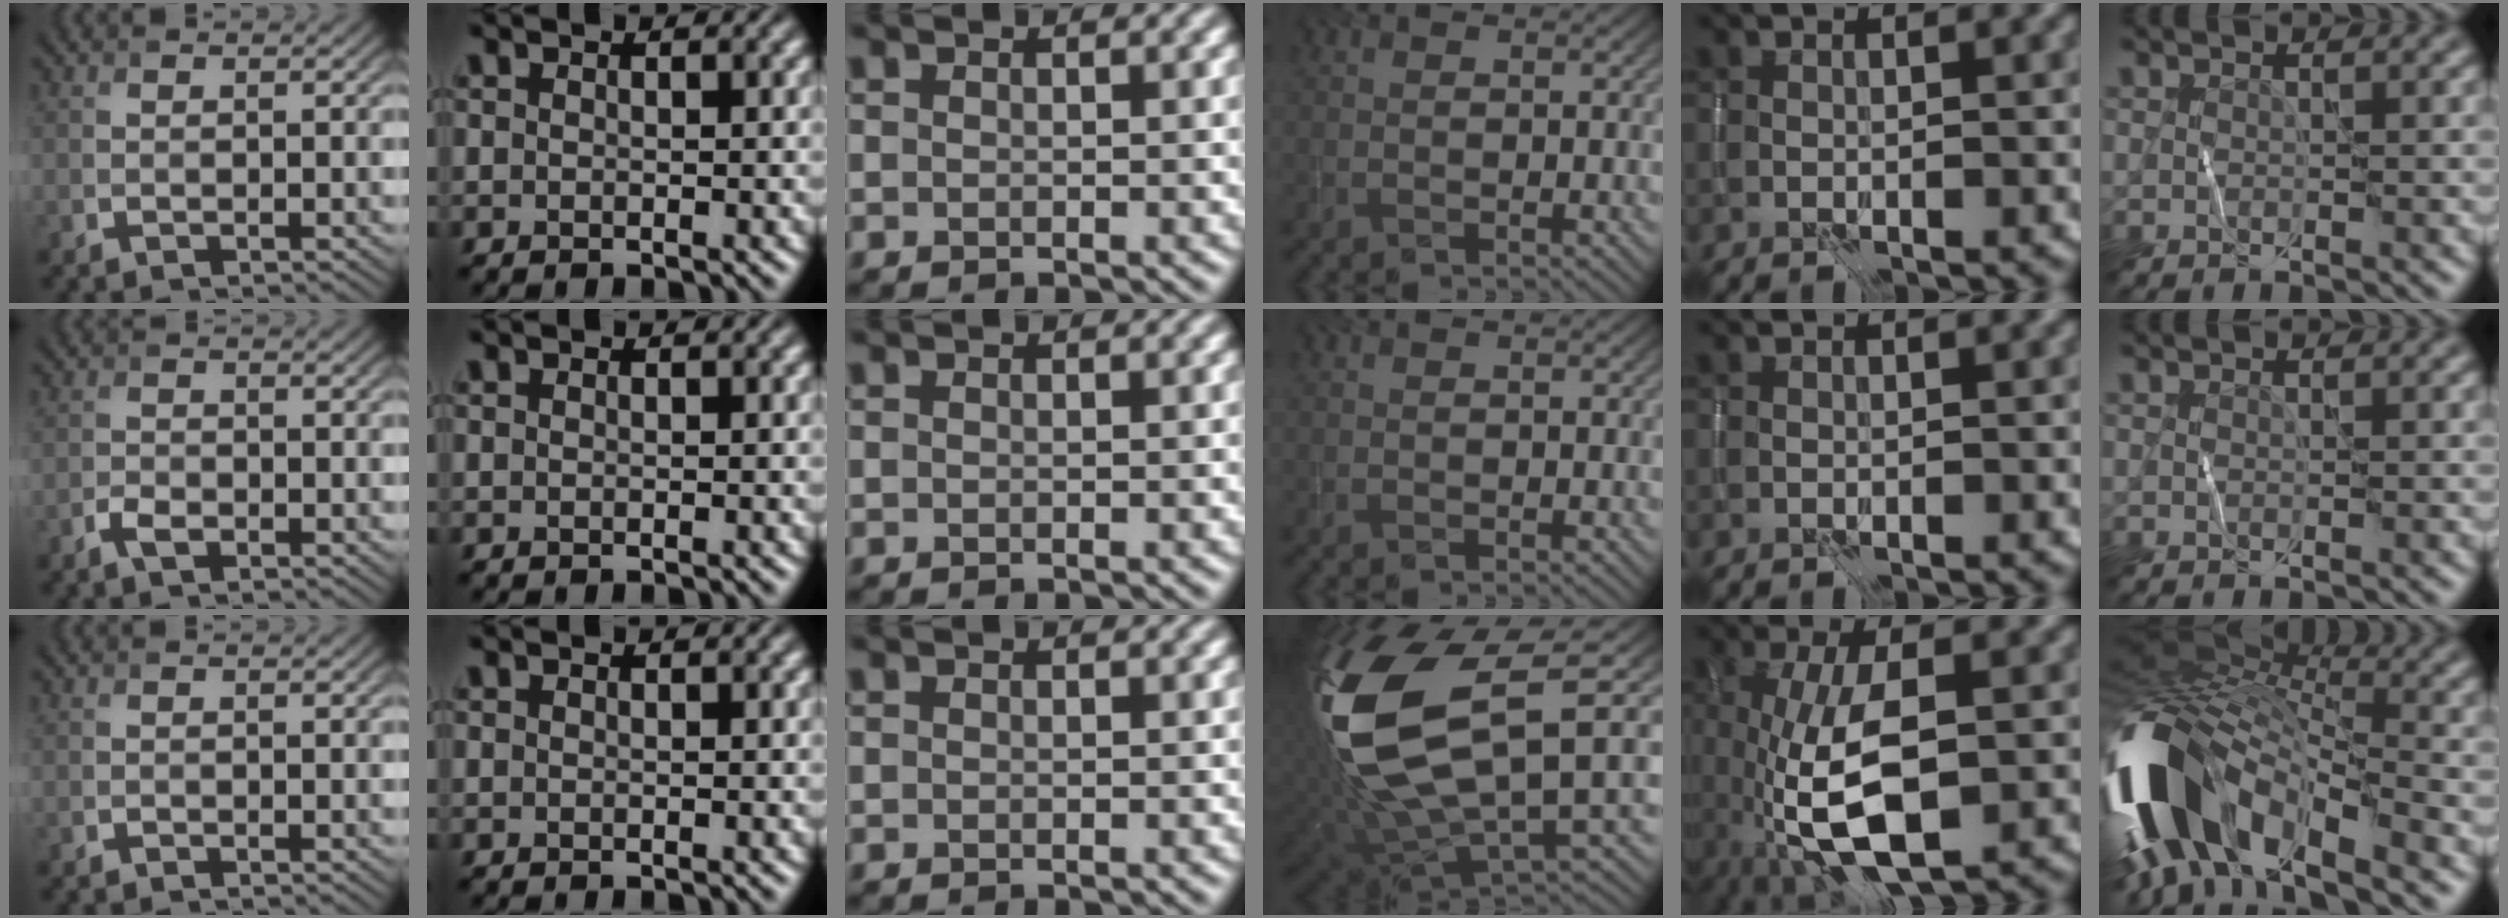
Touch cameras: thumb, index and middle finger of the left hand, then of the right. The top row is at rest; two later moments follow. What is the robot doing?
{"motion": "wipe", "object": "whiteboard"}